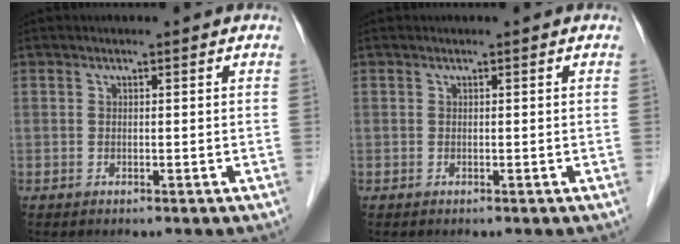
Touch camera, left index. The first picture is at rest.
{"total": 0.0}